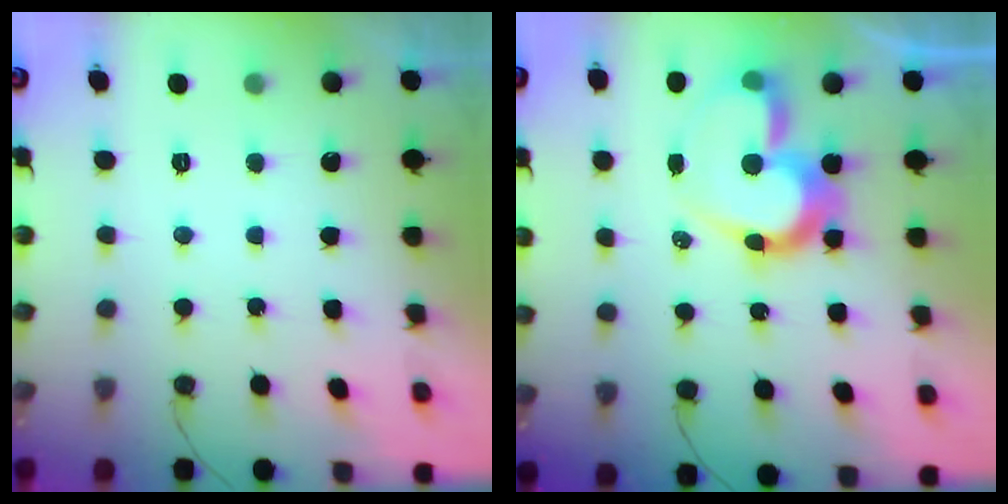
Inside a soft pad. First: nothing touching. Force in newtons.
{"total": 13.6, "press": 13.5, "slide": 1.3}